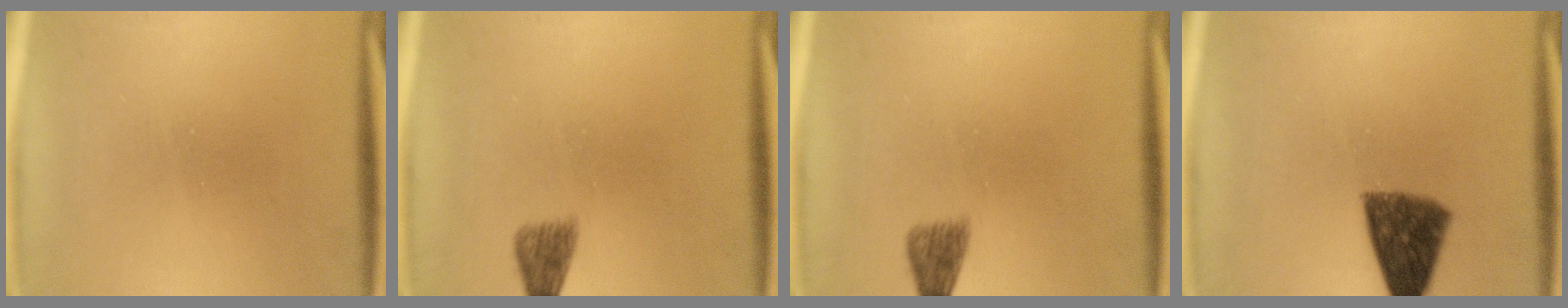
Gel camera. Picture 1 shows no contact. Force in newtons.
{"total": 2.1}
{"total": 2.1}
{"total": 9.2}